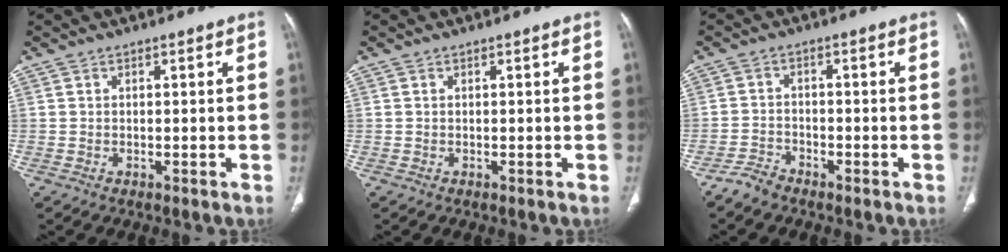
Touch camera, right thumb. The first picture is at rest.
{"total": 0.0}
{"total": 3.0, "force": [-2.8, 1.0, 0.7], "torque": [-0.017, 0.010, -0.057]}